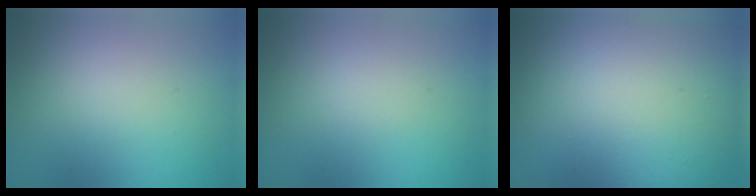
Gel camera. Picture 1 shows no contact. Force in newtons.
{"total": 0.5, "press": 0.5, "slide": 0.0}
{"total": 18.1, "press": 18.1, "slide": 1.2}